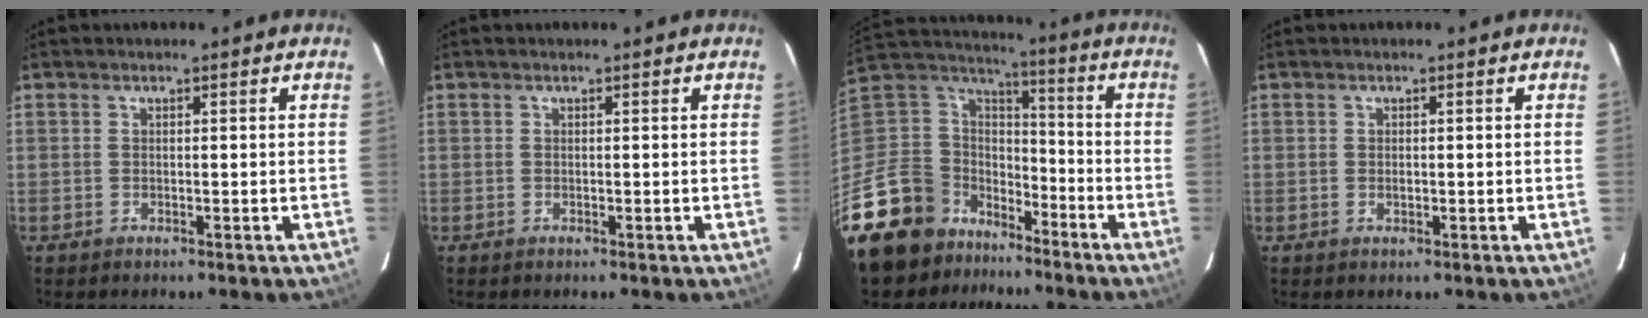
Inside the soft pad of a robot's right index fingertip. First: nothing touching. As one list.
[{"total": 0.0}, {"total": 17.9, "force": [-13.0, 11.8, 3.9], "torque": [-0.126, 0.048, -0.226]}, {"total": 0.8, "force": [0.0, 0.7, 0.4], "torque": [-0.005, 0.000, 0.001]}]